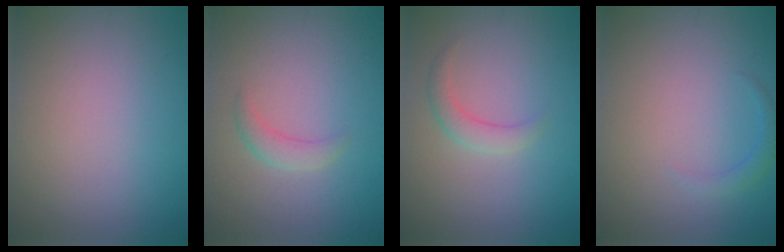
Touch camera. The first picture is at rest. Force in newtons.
{"total": 1.6, "press": 1.6, "slide": 0.1}
{"total": 1.7, "press": 1.7, "slide": 0.0}
{"total": 1.1, "press": 1.1, "slide": 0.1}